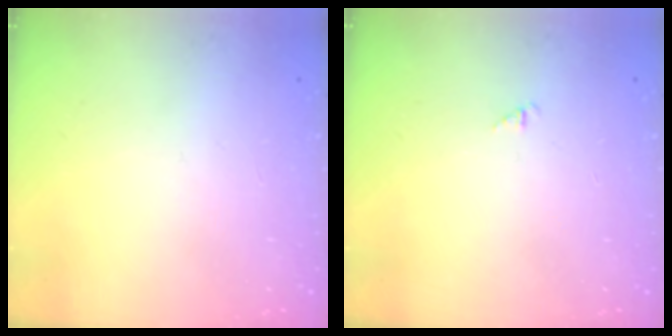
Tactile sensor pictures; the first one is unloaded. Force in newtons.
{"total": 1.2, "press": 1.1, "slide": 0.3}